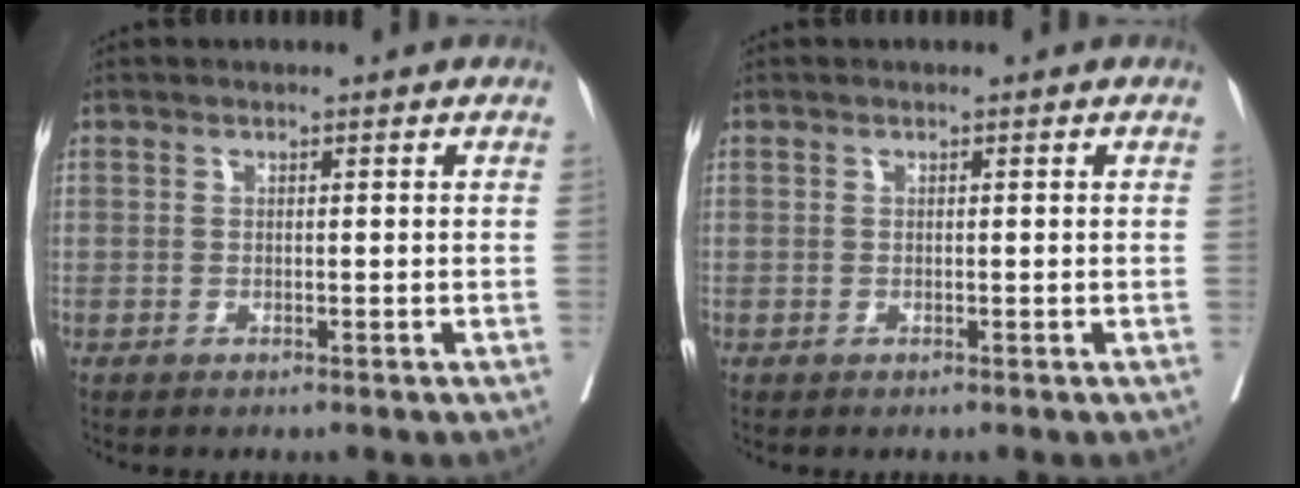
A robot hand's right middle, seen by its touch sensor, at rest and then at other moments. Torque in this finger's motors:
{"motor_torque": [0.00, 0.00, 0.00, -0.10]}